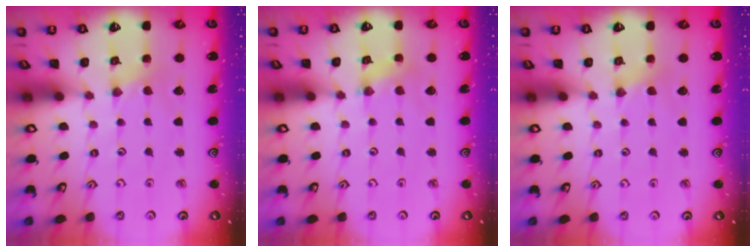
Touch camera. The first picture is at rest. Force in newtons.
{"total": 2.4, "press": 2.4, "slide": 0.2}
{"total": 1.8, "press": 1.7, "slide": 0.4}